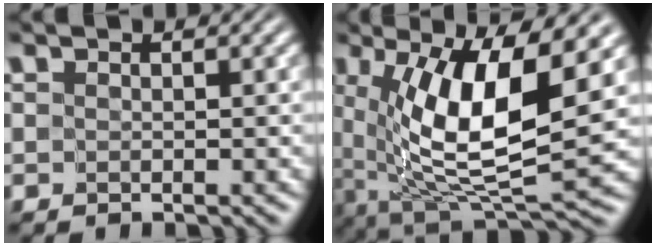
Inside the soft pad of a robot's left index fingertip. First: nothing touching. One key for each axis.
{"total": 11.0, "fx": 1.8, "fy": 3.0, "fz": 10.4, "tx": -0.177, "ty": -0.009, "tz": 0.041}